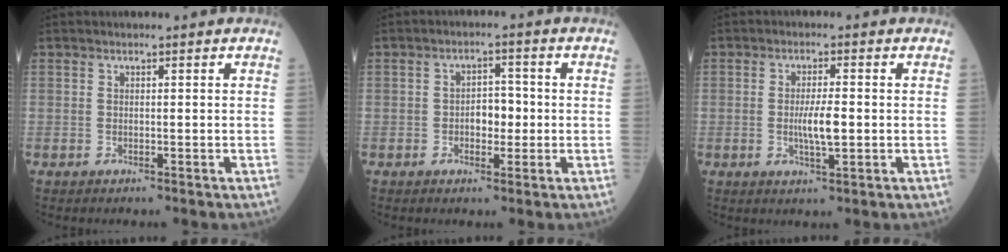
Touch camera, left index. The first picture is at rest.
{"total": 3.6, "force": [-0.7, 2.1, 2.8], "torque": [-0.043, 0.008, -0.011]}
{"total": 4.2, "force": [-0.5, 0.7, 4.1], "torque": [-0.081, -0.008, -0.007]}